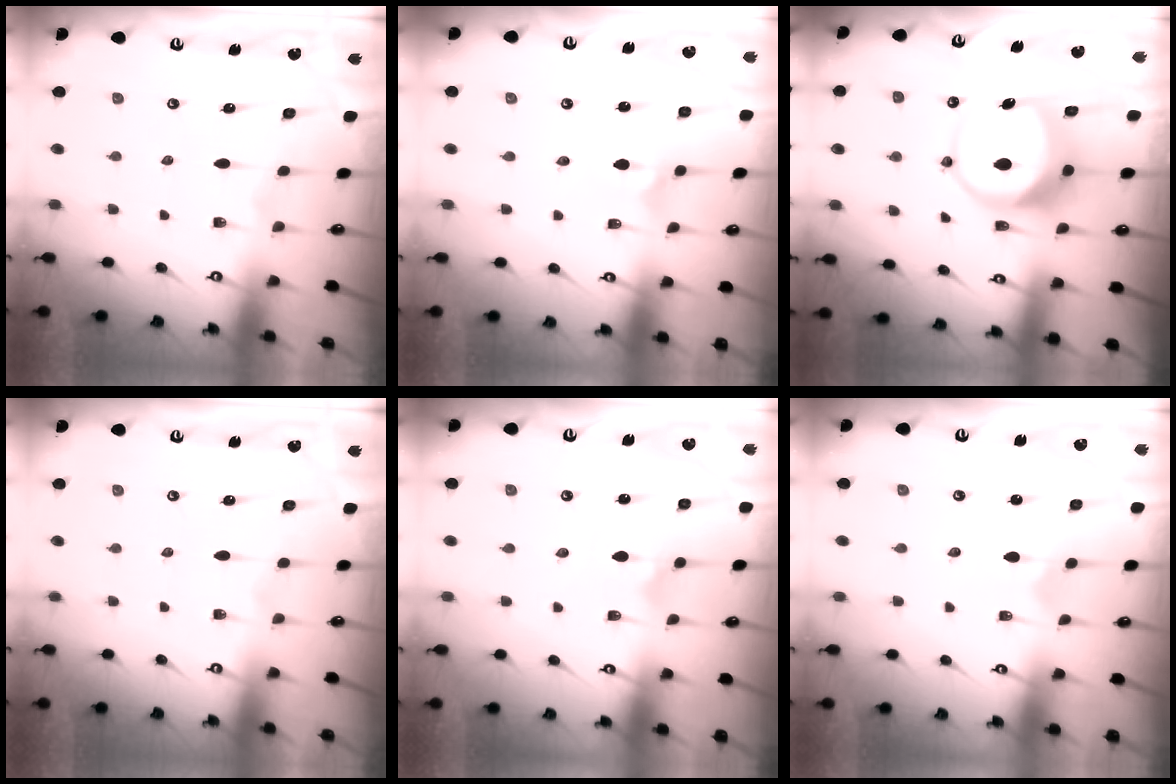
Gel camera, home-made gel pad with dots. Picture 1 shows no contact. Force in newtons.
{"total": 2.3, "press": 2.3, "slide": 0.1}
{"total": 8.8, "press": 8.7, "slide": 1.6}
{"total": 0.0}
{"total": 2.5, "press": 2.5, "slide": 0.3}
{"total": 0.6, "press": 0.6, "slide": 0.0}